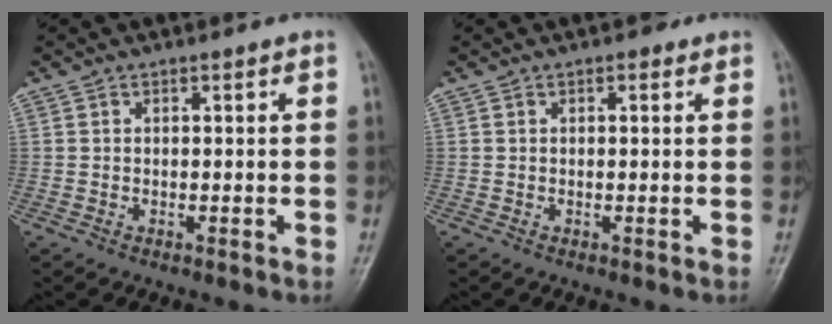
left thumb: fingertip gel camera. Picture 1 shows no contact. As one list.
[{"total": 1.4, "force": [0.7, 0.7, 1.0], "torque": [-0.009, 0.000, 0.005]}]